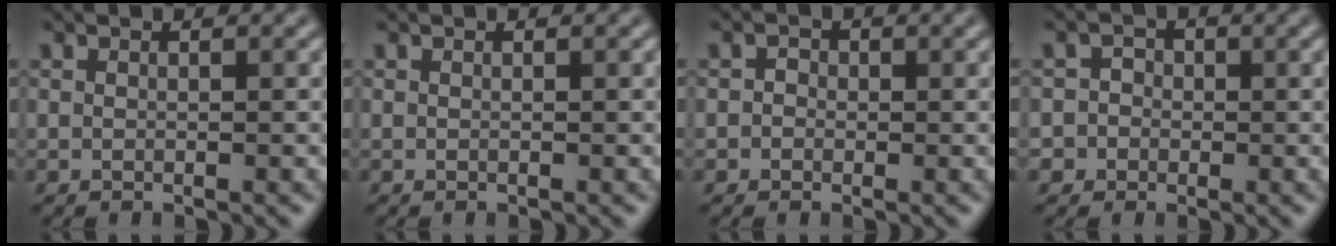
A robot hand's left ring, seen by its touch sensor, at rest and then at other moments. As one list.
[{"total": 0.0}, {"total": 1.3, "force": [0.0, 1.2, 0.4], "torque": [0.010, -0.001, -0.014]}, {"total": 2.8, "force": [-0.9, 2.7, 0.3], "torque": [0.028, 0.011, -0.029]}]